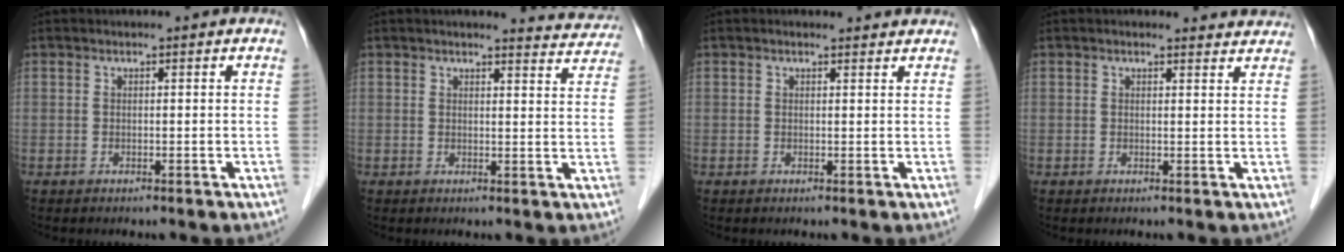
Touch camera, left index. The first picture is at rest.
{"total": 5.9, "force": [5.9, 0.5, 0.4], "torque": [0.000, -0.022, 0.047]}
{"total": 2.6, "force": [2.5, 0.7, 0.2], "torque": [-0.007, 0.003, 0.021]}
{"total": 4.6, "force": [4.4, 1.0, 0.3], "torque": [0.005, -0.003, 0.031]}